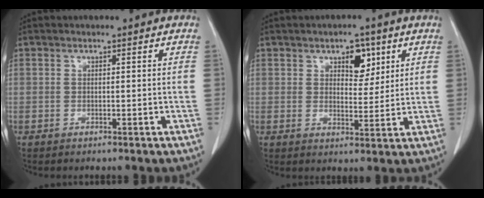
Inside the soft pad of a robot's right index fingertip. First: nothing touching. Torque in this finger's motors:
{"motor_torque": [-0.07, 0.17, 0.08, 0.00]}